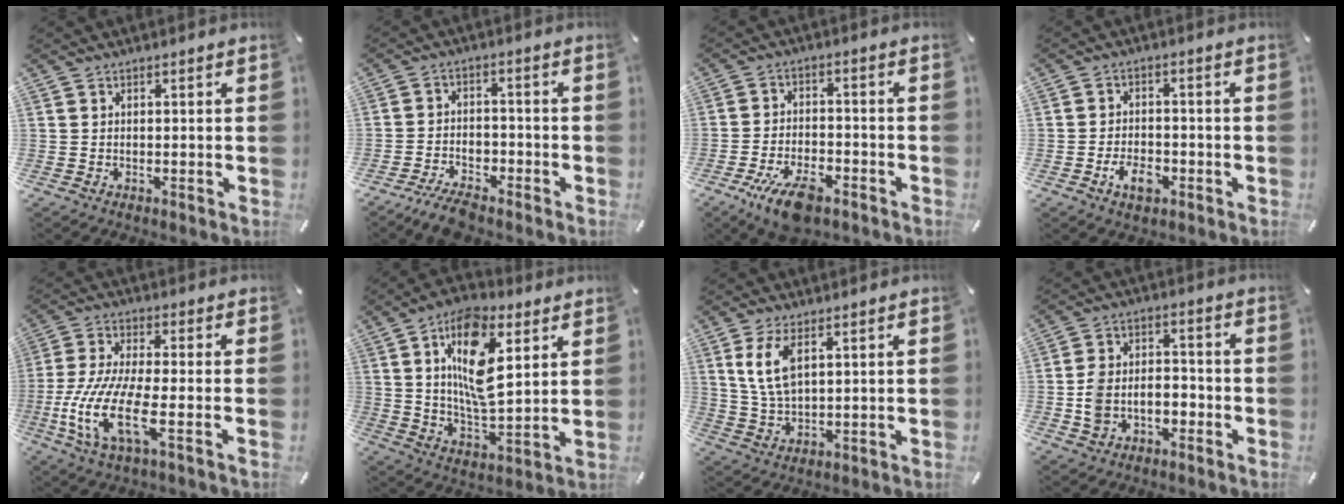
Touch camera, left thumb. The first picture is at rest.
{"total": 6.1, "force": [-5.1, 2.3, 2.4], "torque": [-0.046, 0.026, -0.097]}
{"total": 9.4, "force": [-5.8, 4.2, 6.2], "torque": [-0.120, 0.026, -0.103]}
{"total": 5.8, "force": [-2.8, 3.6, 3.7], "torque": [-0.078, 0.009, -0.051]}
{"total": 13.8, "force": [-4.3, 4.3, 12.4], "torque": [-0.281, -0.021, -0.082]}
{"total": 16.2, "force": [6.5, 7.7, 12.7], "torque": [-0.239, -0.015, 0.111]}
{"total": 7.7, "force": [3.5, 3.8, 5.6], "torque": [-0.140, -0.004, 0.060]}
{"total": 7.9, "force": [-2.5, 6.1, 4.3], "torque": [-0.078, 0.018, -0.045]}